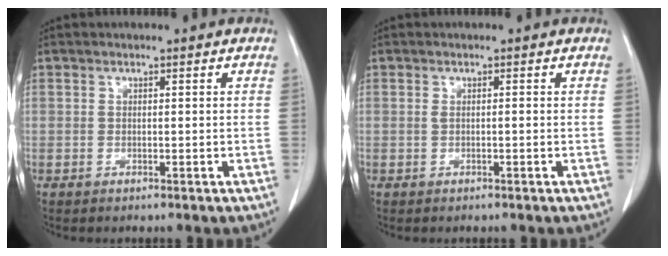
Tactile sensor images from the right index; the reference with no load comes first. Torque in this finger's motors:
{"motor_torque": [-0.02, -0.02, 0.02, 0.00]}